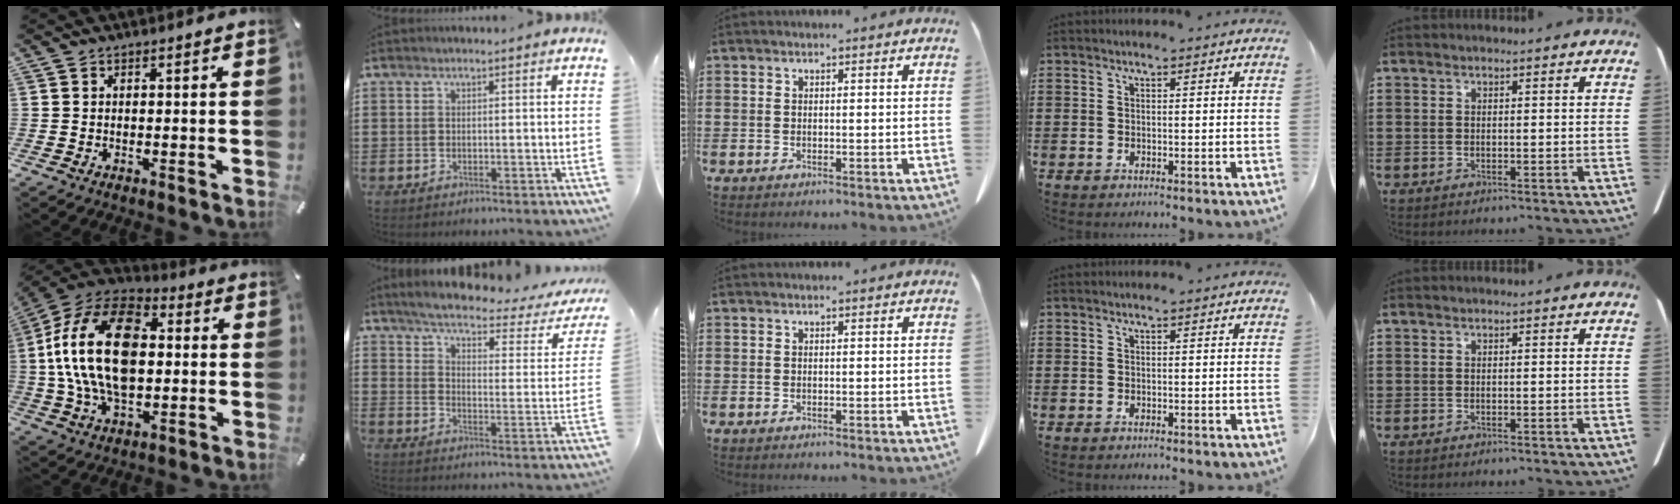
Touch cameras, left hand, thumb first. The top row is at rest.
{"thumb": {"total": 23.4, "force": [1.2, 15.2, 17.7], "torque": [-0.366, 0.011, 0.016]}, "index": {"total": 3.5, "force": [3.0, 0.0, 1.8], "torque": [-0.056, -0.025, 0.040]}}